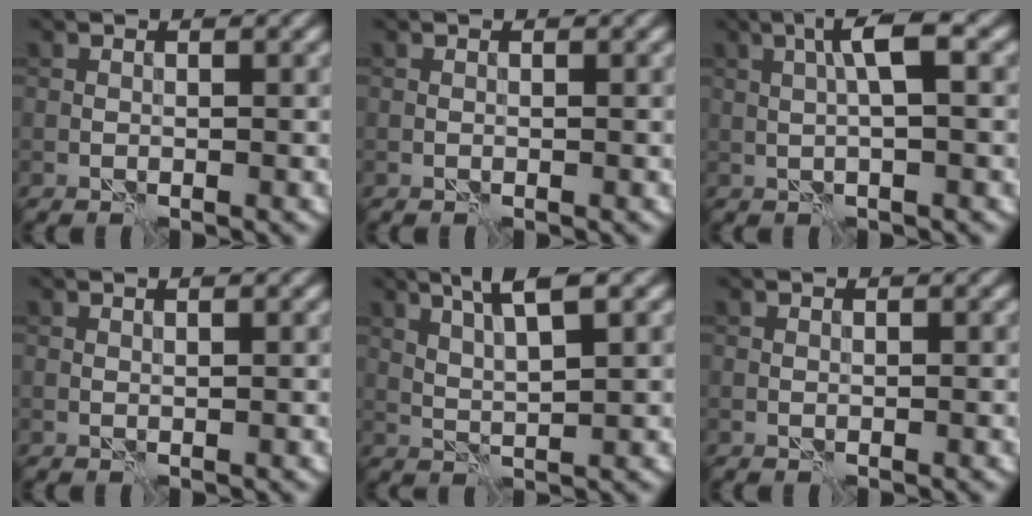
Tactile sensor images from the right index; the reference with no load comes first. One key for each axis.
{"total": 0.0}
{"total": 3.9, "fx": 0.9, "fy": 0.4, "fz": 3.7, "tx": -0.068, "ty": 0.010, "tz": 0.016}
{"total": 0.7, "fx": 0.4, "fy": 0.0, "fz": 0.5, "tx": -0.010, "ty": 0.003, "tz": 0.006}
{"total": 4.8, "fx": 2.6, "fy": 0.7, "fz": 3.9, "tx": -0.080, "ty": 0.005, "tz": 0.050}
{"total": 0.0}